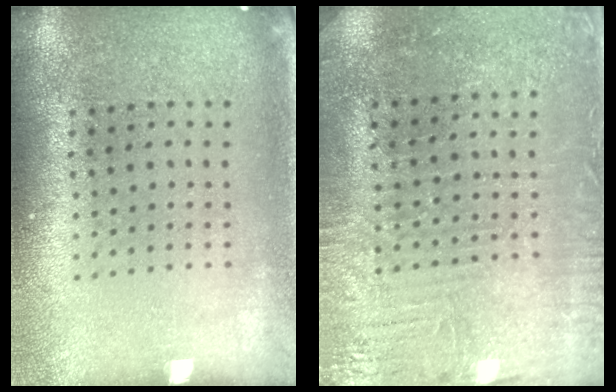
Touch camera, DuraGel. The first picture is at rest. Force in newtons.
{"total": 3.1, "press": 3.1, "slide": 0.7}